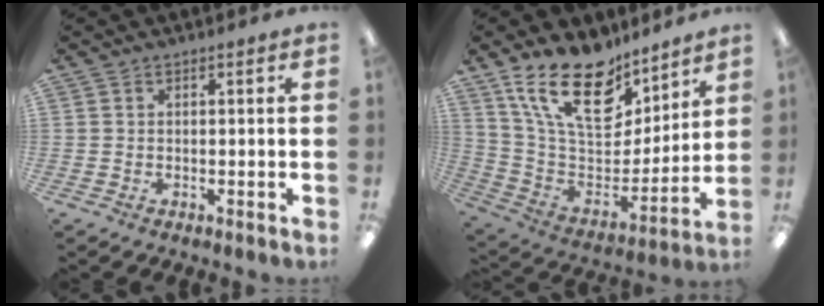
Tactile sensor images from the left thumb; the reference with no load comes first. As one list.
[{"total": 20.8, "force": [13.9, 10.4, 11.6], "torque": [-0.214, -0.089, 0.251]}]